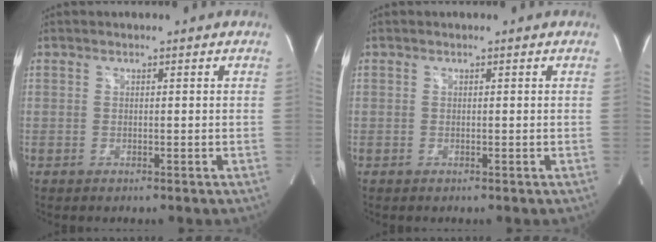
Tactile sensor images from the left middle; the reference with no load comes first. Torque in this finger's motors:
{"motor_torque": [0.00, 0.00, 0.00, 0.00]}